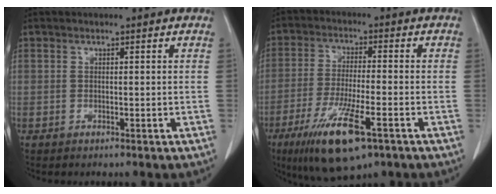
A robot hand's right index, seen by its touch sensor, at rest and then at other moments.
{"total": 12.8, "force": [-6.9, 2.5, 10.5], "torque": [-0.199, -0.028, -0.116]}